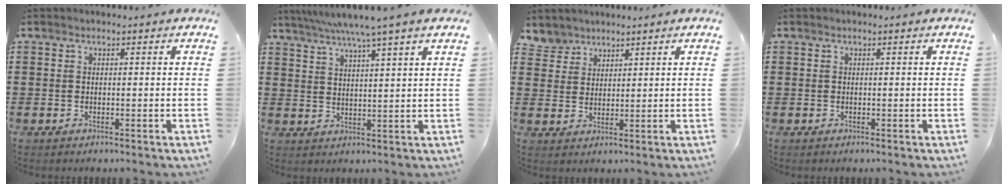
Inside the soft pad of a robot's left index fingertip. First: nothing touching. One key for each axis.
{"total": 5.6, "fx": 4.4, "fy": -1.2, "fz": 3.3, "tx": -0.075, "ty": -0.017, "tz": 0.075}
{"total": 3.4, "fx": 2.8, "fy": 1.9, "fz": -0.1, "tx": -0.014, "ty": 0.001, "tz": 0.055}
{"total": 0.0}